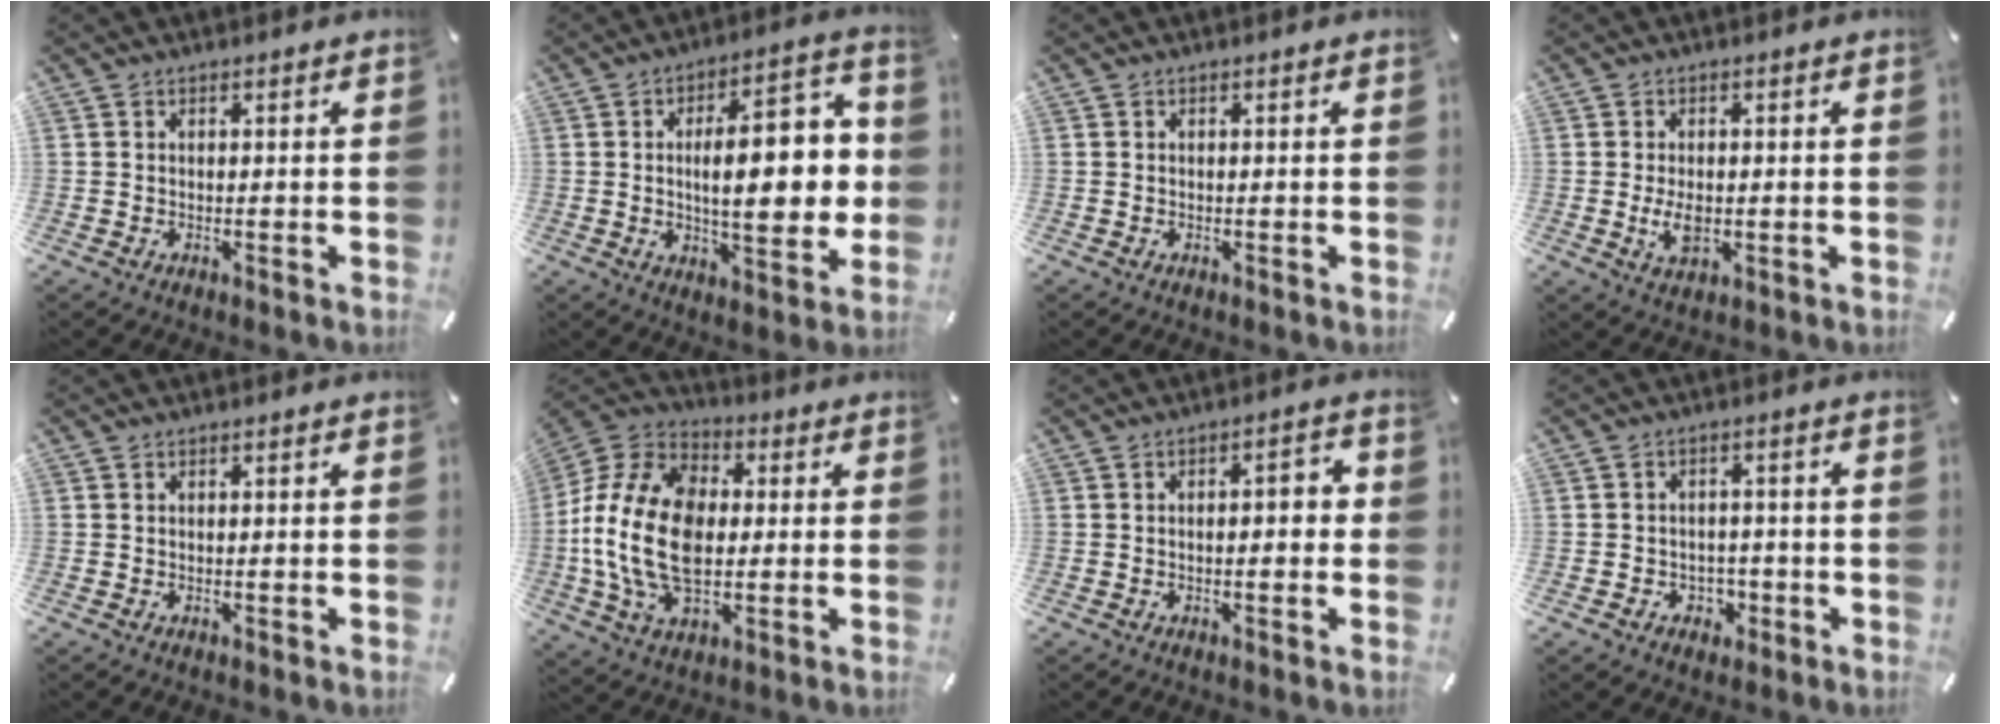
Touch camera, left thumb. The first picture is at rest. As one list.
[{"total": 18.2, "force": [0.4, 7.9, 16.4], "torque": [-0.229, 0.002, 0.002]}, {"total": 0.0}, {"total": 4.9, "force": [-0.6, 2.9, 3.9], "torque": [-0.090, -0.003, -0.013]}, {"total": 0.0}, {"total": 19.7, "force": [-1.5, 13.3, 14.4], "torque": [-0.326, 0.009, -0.031]}, {"total": 4.0, "force": [-0.9, 1.8, 3.4], "torque": [-0.042, 0.008, -0.024]}, {"total": 4.2, "force": [-1.4, 3.8, 1.2], "torque": [-0.013, 0.005, -0.026]}]